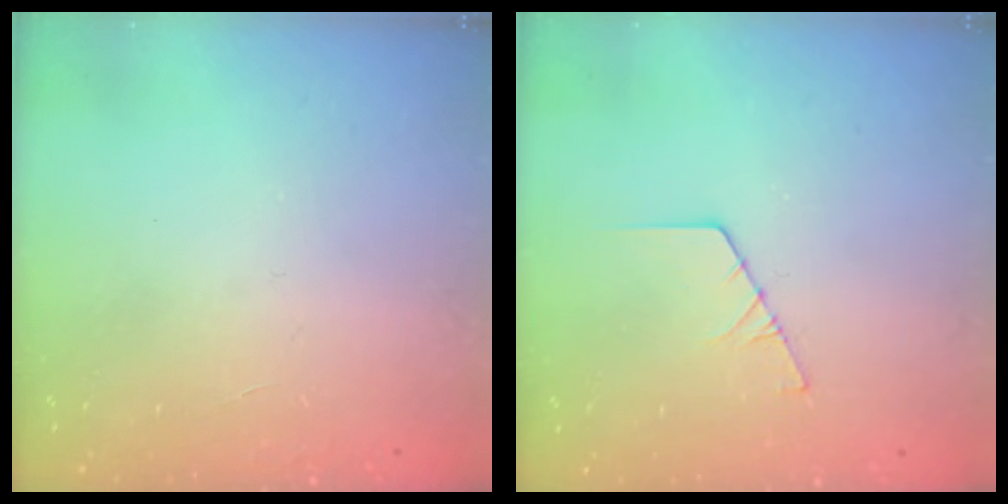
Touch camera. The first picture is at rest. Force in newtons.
{"total": 2.1, "press": 2.1, "slide": 0.1}